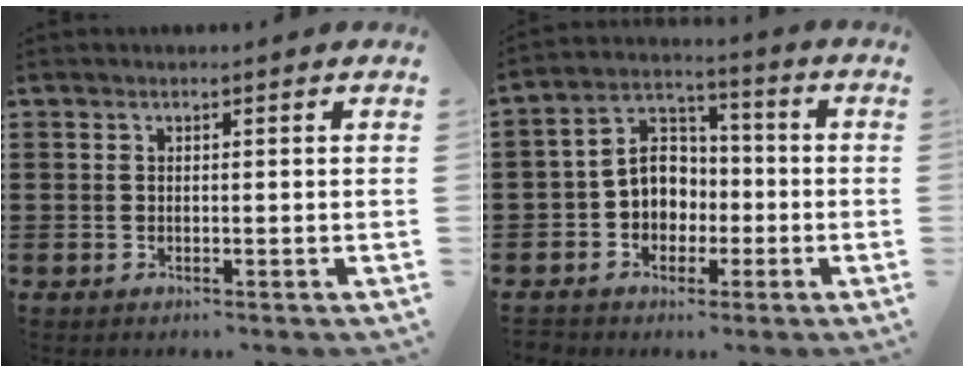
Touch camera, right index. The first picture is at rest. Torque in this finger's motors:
{"motor_torque": [0.27, -0.21, 0.32, 0.11]}